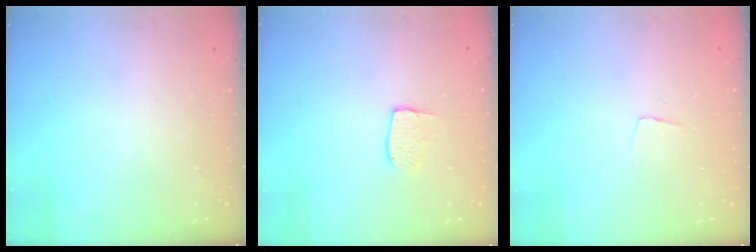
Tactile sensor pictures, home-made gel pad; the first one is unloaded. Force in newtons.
{"total": 5.6, "press": 5.6, "slide": 0.3}
{"total": 3.3, "press": 3.3, "slide": 0.2}